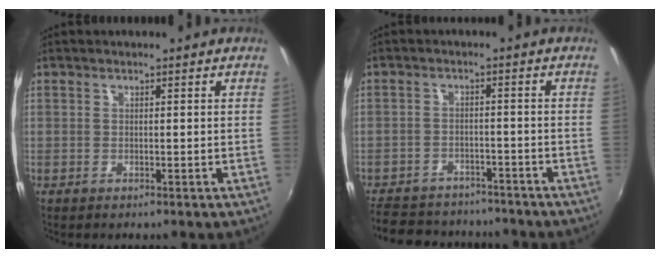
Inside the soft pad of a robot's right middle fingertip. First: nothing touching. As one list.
[{"total": 14.6, "force": [-12.4, 6.2, 4.6], "torque": [-0.124, 0.013, -0.178]}]